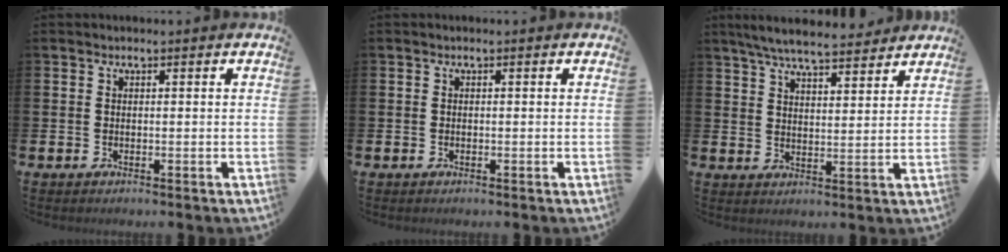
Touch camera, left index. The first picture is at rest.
{"total": 0.0}
{"total": 6.5, "force": [6.1, 0.8, 1.9], "torque": [-0.054, -0.028, 0.109]}